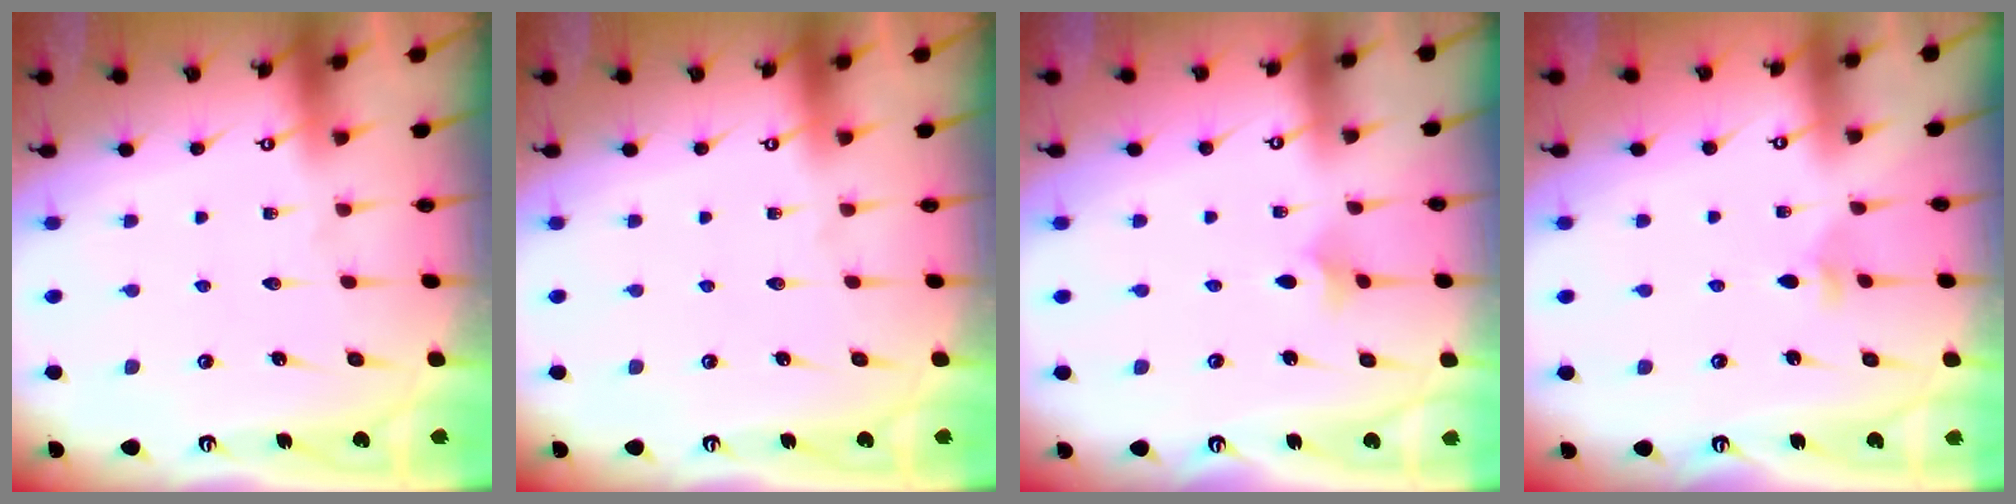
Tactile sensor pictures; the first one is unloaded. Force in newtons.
{"total": 0.0}
{"total": 3.5, "press": 3.4, "slide": 0.7}
{"total": 2.7, "press": 2.6, "slide": 0.7}